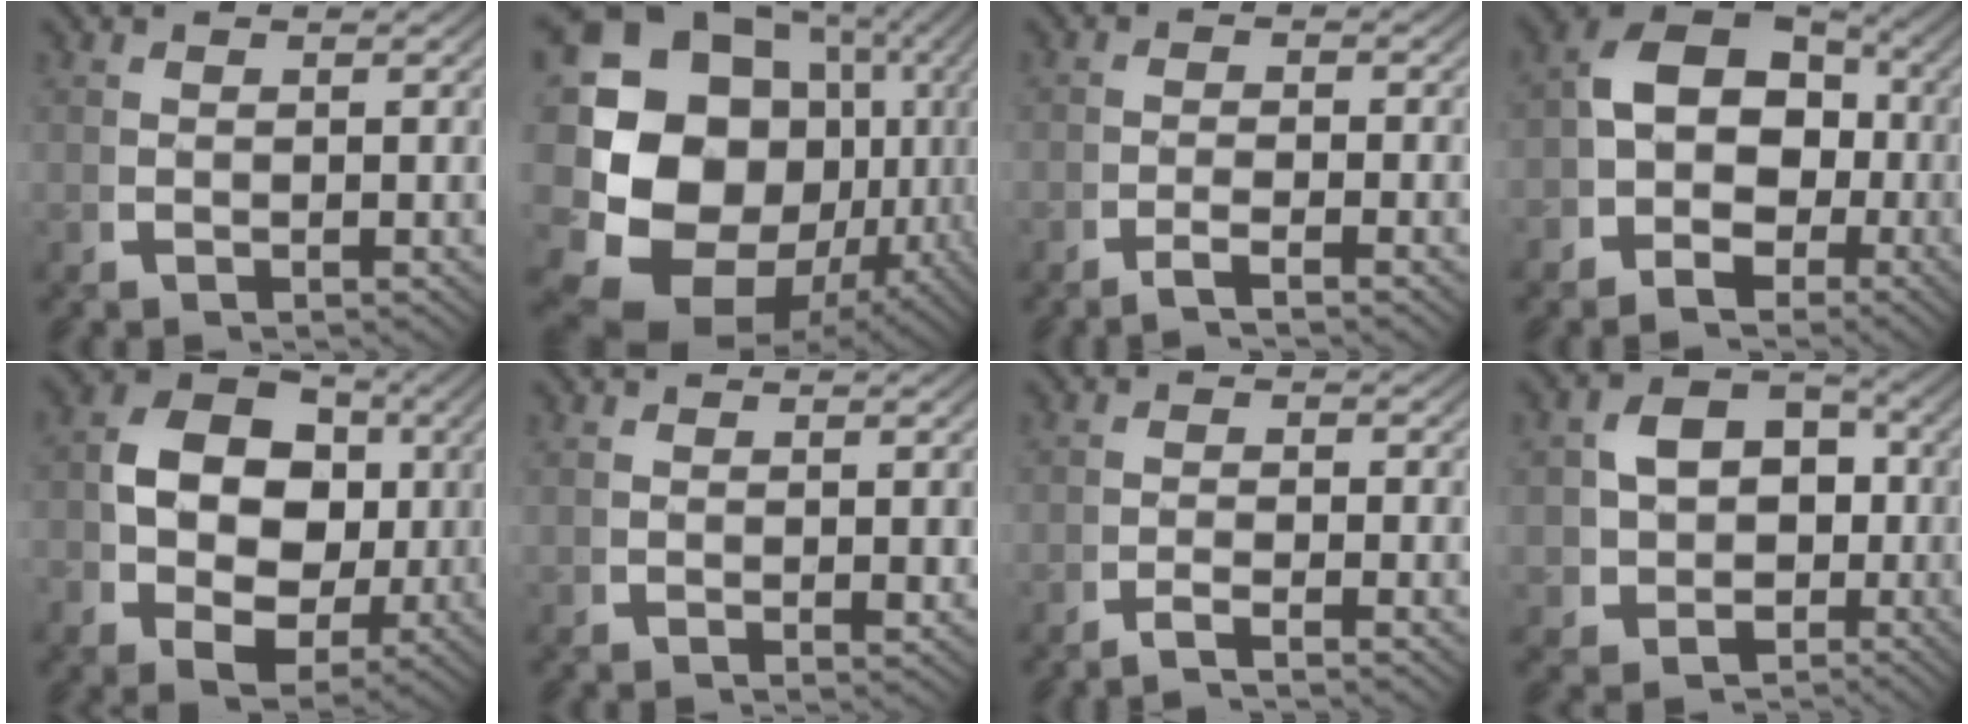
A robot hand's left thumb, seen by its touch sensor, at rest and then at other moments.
{"total": 23.3, "force": [-2.3, 17.6, 15.1], "torque": [-0.299, -0.078, -0.015]}
{"total": 2.2, "force": [-1.6, 0.3, 1.5], "torque": [-0.028, 0.001, -0.035]}
{"total": 8.9, "force": [-0.5, 6.7, 5.7], "torque": [-0.120, -0.027, -0.006]}
{"total": 11.8, "force": [0.7, 8.6, 8.1], "torque": [-0.159, -0.030, 0.014]}
{"total": 0.8, "force": [0.5, 0.2, 0.5], "torque": [-0.014, -0.005, 0.013]}
{"total": 2.1, "force": [-1.7, 0.1, 1.3], "torque": [-0.021, 0.001, -0.038]}
{"total": 10.0, "force": [-0.9, 8.6, 5.1], "torque": [-0.117, -0.047, 0.005]}